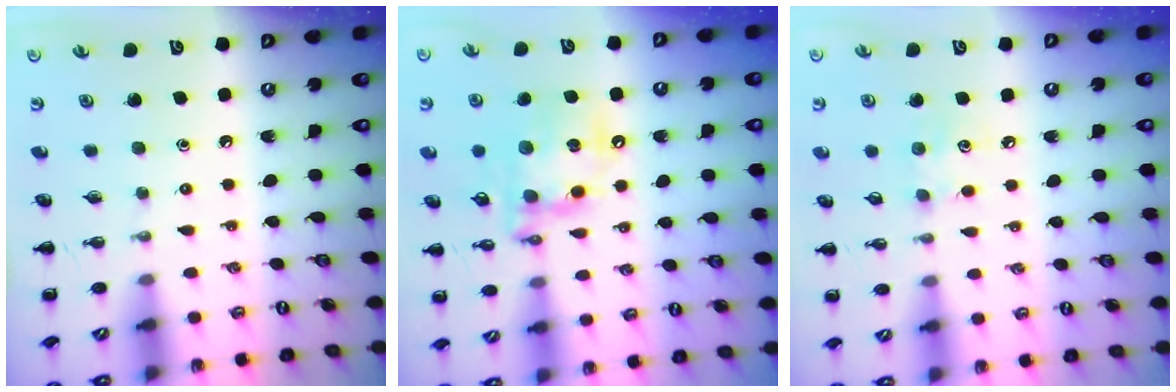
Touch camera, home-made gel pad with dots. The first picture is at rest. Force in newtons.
{"total": 14.4, "press": 14.2, "slide": 2.7}
{"total": 5.2, "press": 5.1, "slide": 1.2}